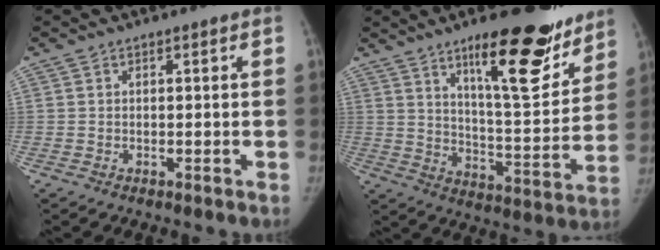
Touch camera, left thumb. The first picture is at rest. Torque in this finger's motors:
{"motor_torque": [0.57, -0.17, 1.50, -1.27, 0.17]}